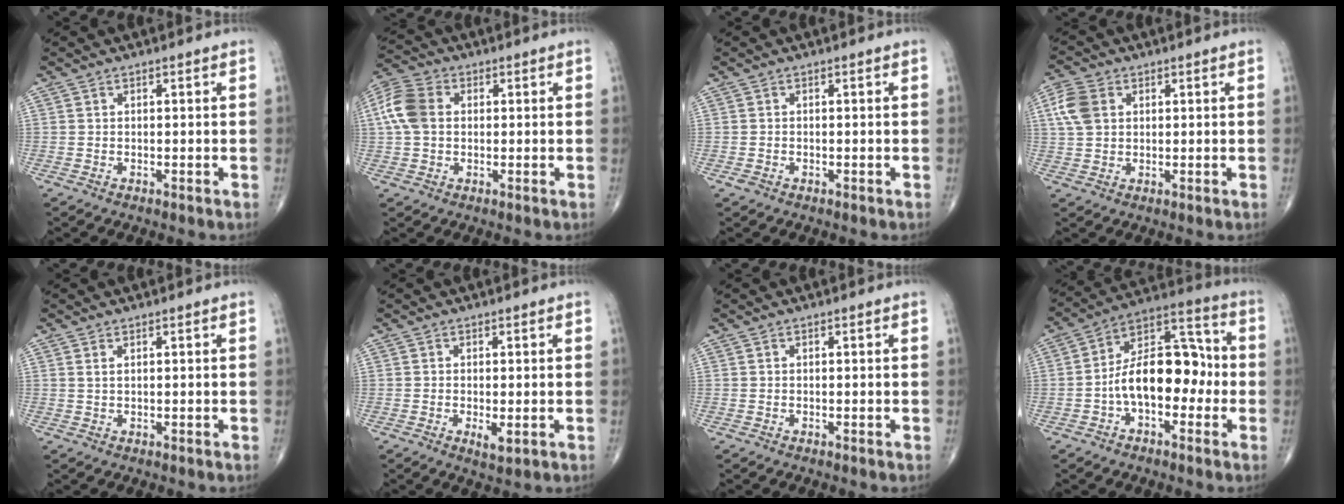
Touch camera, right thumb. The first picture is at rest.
{"total": 8.5, "force": [1.0, 6.1, 5.8], "torque": [-0.129, 0.022, 0.014]}
{"total": 0.8, "force": [-0.4, 0.6, 0.3], "torque": [-0.006, 0.004, -0.007]}
{"total": 6.3, "force": [1.8, 4.6, 4.0], "torque": [-0.085, 0.007, 0.033]}
{"total": 0.9, "force": [0.5, 0.3, 0.7], "torque": [-0.016, 0.003, 0.013]}
{"total": 2.5, "force": [-0.6, 0.8, 2.3], "torque": [-0.041, -0.009, -0.009]}
{"total": 0.0}
{"total": 17.1, "force": [-2.9, 9.7, 13.8], "torque": [-0.207, 0.054, -0.061]}